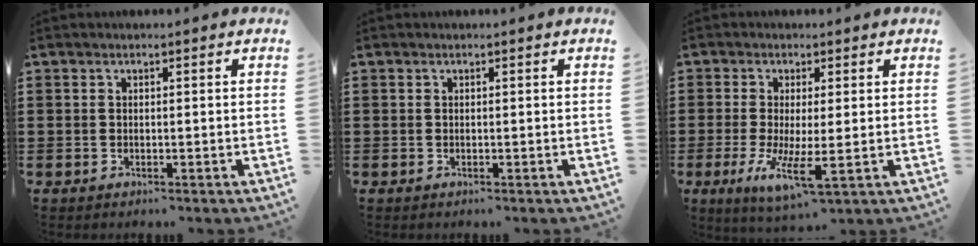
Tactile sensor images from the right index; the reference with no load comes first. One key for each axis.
{"total": 0.0}
{"total": 6.3, "fx": -1.4, "fy": 1.4, "fz": 6.0, "tx": -0.119, "ty": -0.016, "tz": -0.022}